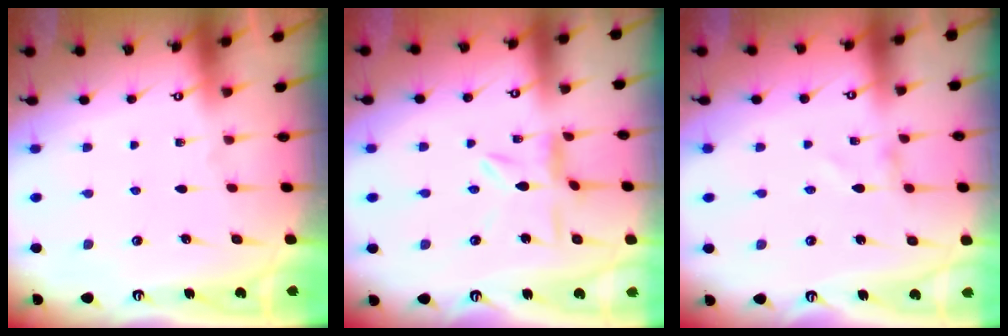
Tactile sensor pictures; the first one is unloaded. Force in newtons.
{"total": 3.6, "press": 3.6, "slide": 0.2}
{"total": 1.0, "press": 1.0, "slide": 0.1}